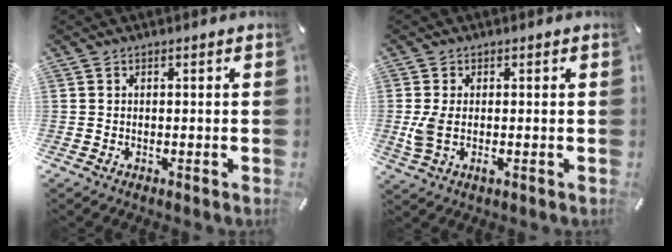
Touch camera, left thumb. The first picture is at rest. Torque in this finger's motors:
{"motor_torque": [0.29, 0.44, 0.31, -0.28, 0.06]}